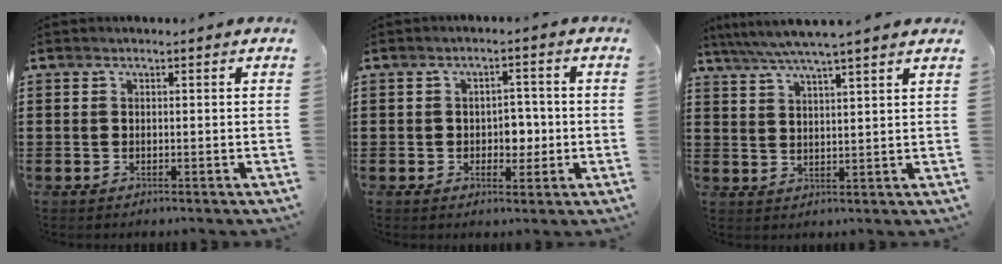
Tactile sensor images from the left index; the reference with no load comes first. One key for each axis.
{"total": 3.8, "fx": -0.5, "fy": 2.7, "fz": 2.6, "tx": -0.048, "ty": 0.004, "tz": -0.017}
{"total": 4.9, "fx": 4.2, "fy": -0.4, "fz": 2.4, "tx": -0.060, "ty": -0.017, "tz": 0.074}